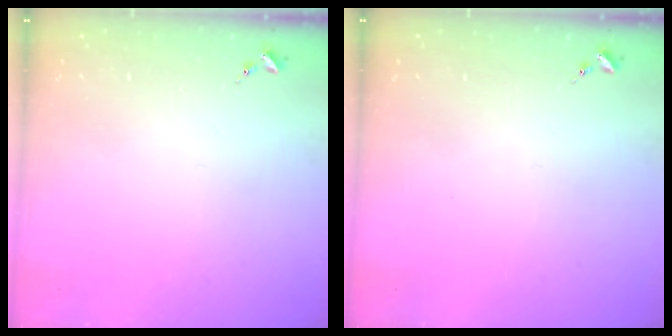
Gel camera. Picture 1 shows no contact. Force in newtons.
{"total": 0.0}